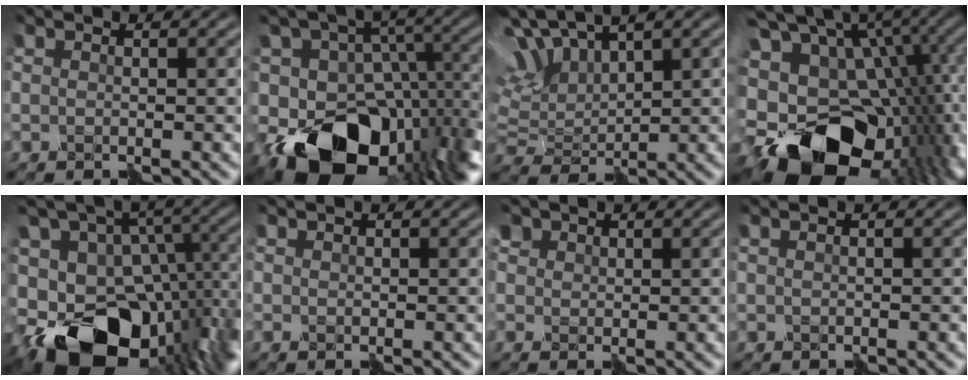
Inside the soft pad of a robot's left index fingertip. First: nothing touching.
{"total": 14.9, "force": [-6.8, 9.3, 9.5], "torque": [-0.151, -0.002, -0.110]}
{"total": 8.7, "force": [4.8, 3.2, 6.5], "torque": [-0.174, 0.030, 0.085]}
{"total": 19.0, "force": [-7.1, 13.1, 11.8], "torque": [-0.193, -0.033, -0.077]}
{"total": 17.8, "force": [-8.1, 11.3, 11.1], "torque": [-0.221, -0.030, -0.114]}
{"total": 0.0}
{"total": 1.6, "force": [0.7, 1.2, 0.7], "torque": [-0.021, 0.004, 0.009]}
{"total": 0.5, "force": [0.2, -0.4, 0.1], "torque": [-0.005, 0.000, 0.005]}